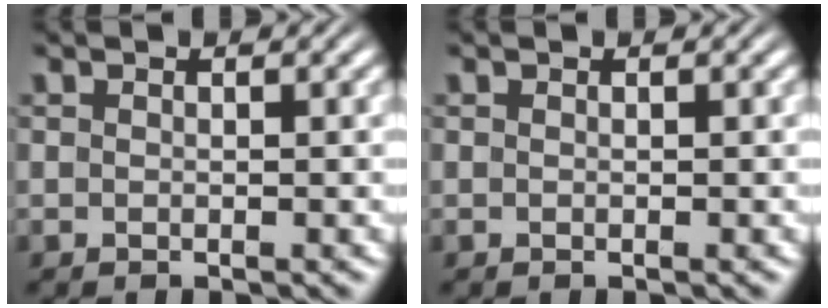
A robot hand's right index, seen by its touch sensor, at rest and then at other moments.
{"total": 0.0}